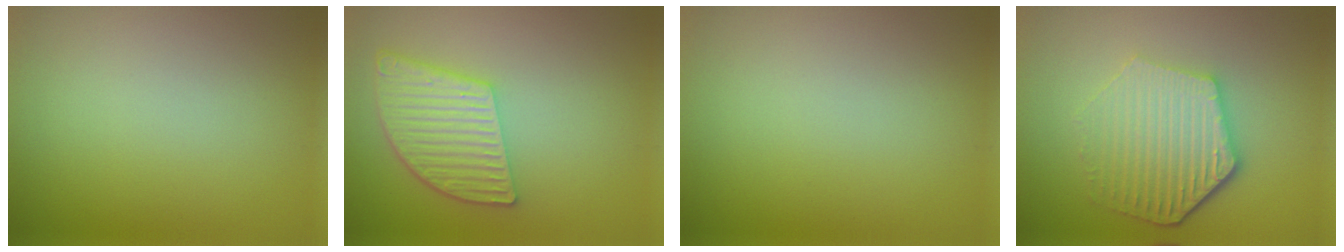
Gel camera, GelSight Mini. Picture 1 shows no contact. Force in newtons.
{"total": 5.8, "press": 4.3, "slide": 3.8}
{"total": 0.0}
{"total": 6.0, "press": 4.5, "slide": 3.9}